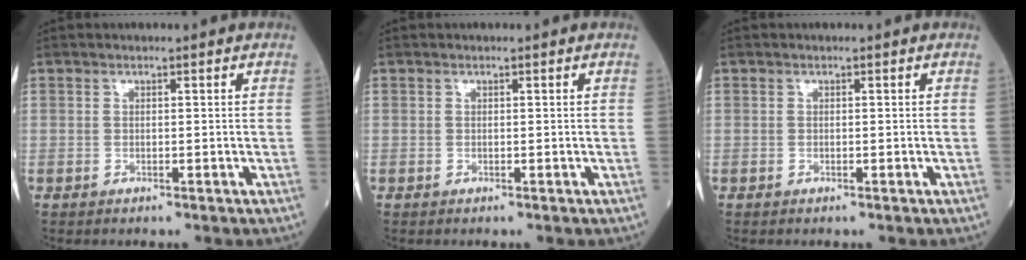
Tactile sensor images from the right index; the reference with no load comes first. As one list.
[{"total": 0.0}, {"total": 0.0}]